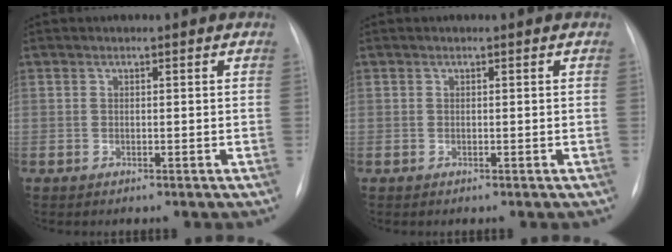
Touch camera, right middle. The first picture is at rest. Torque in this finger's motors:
{"motor_torque": [-0.03, -0.02, -0.01, -0.01]}